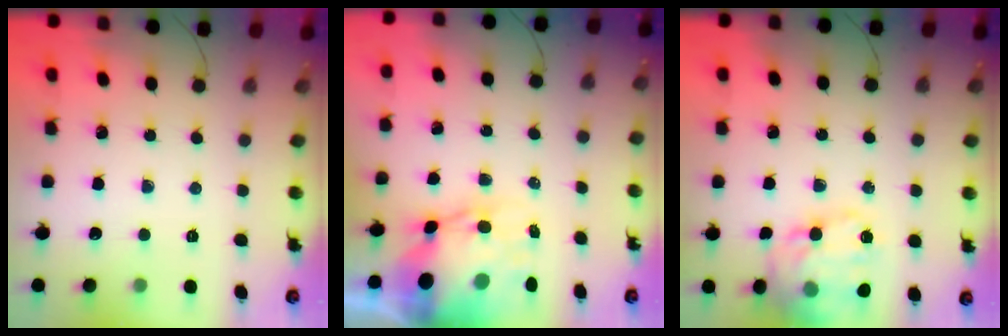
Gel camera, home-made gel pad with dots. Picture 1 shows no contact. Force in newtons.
{"total": 10.6, "press": 10.1, "slide": 3.0}
{"total": 16.0, "press": 15.8, "slide": 2.2}